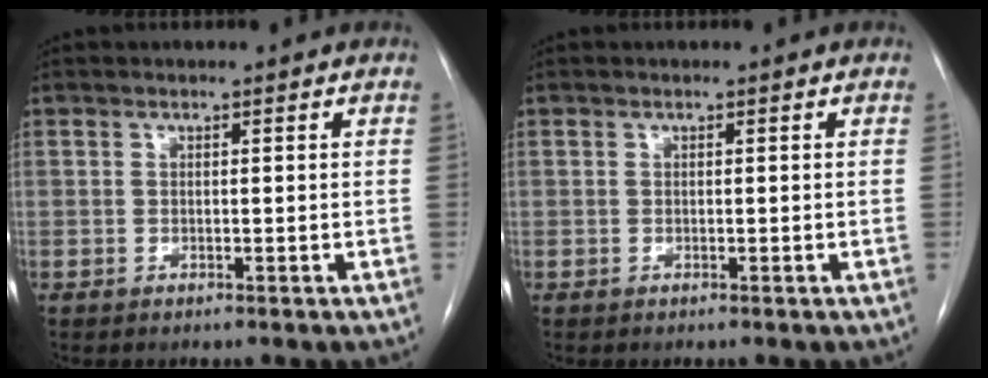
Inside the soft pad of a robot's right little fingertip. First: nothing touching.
{"total": 0.0}